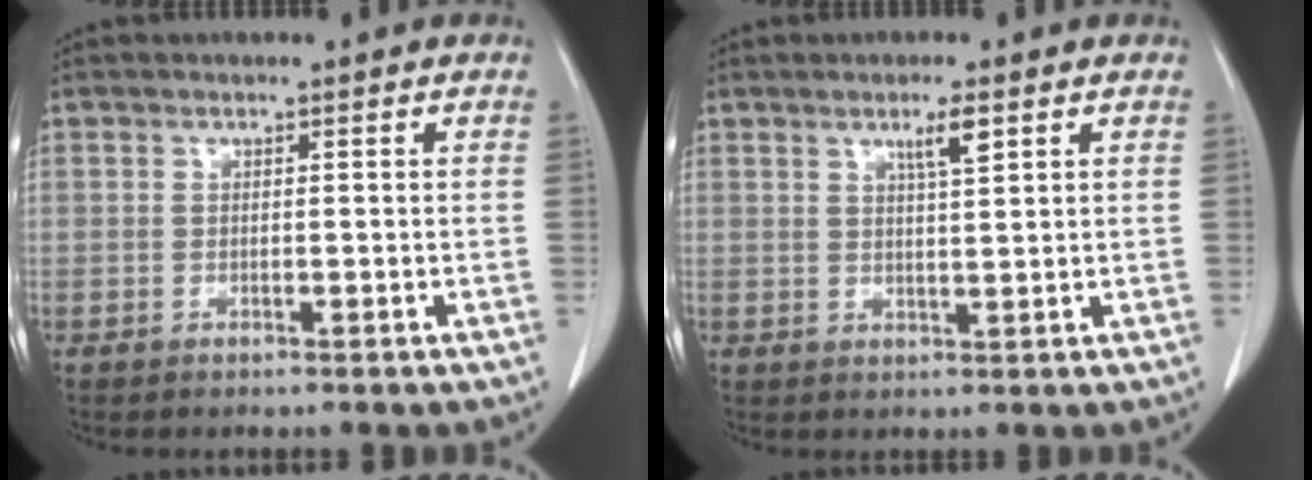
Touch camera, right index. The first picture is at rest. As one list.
[{"total": 3.4, "force": [1.9, 0.2, 2.8], "torque": [-0.050, -0.002, 0.034]}]